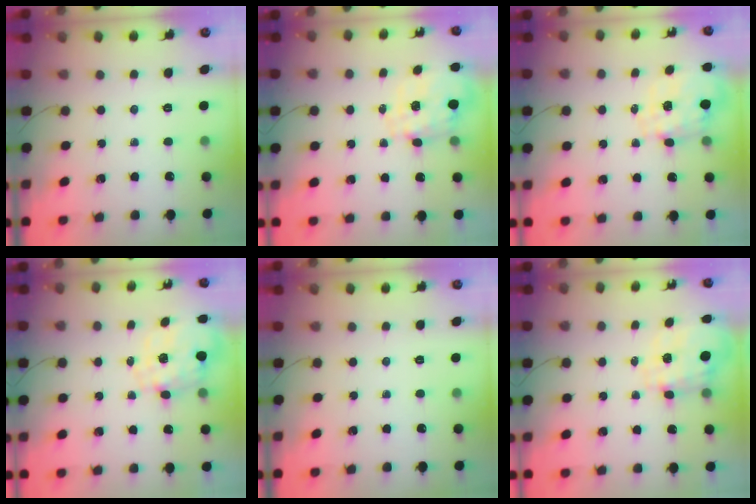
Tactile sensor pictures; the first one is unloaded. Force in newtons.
{"total": 1.0, "press": 0.9, "slide": 0.5}
{"total": 1.0, "press": 0.9, "slide": 0.5}
{"total": 2.3, "press": 2.0, "slide": 1.2}
{"total": 0.0}
{"total": 3.6, "press": 3.4, "slide": 1.1}